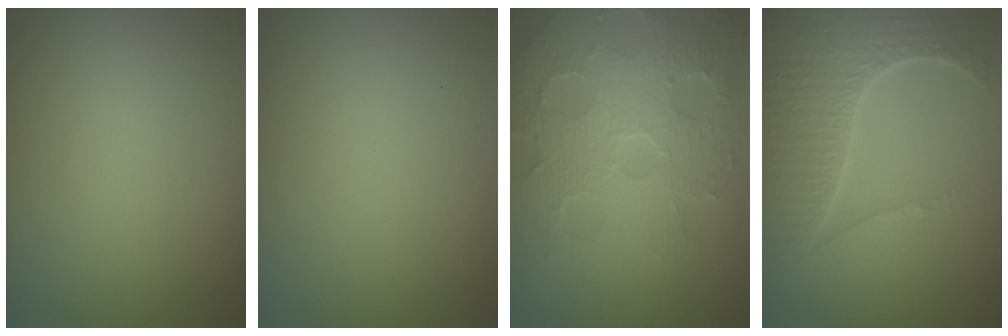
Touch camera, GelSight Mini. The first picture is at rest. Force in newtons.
{"total": 0.0}
{"total": 8.4, "press": 5.9, "slide": 6.1}
{"total": 7.4, "press": 5.4, "slide": 5.1}